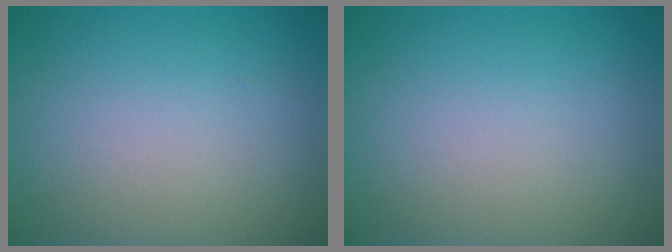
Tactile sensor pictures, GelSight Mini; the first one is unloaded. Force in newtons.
{"total": 0.0}